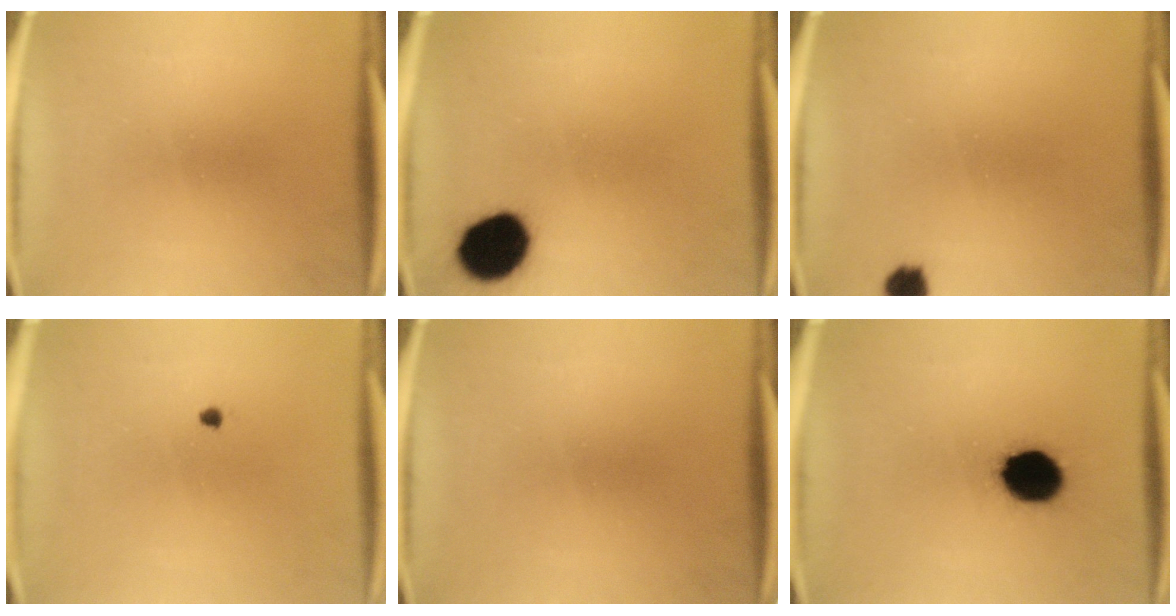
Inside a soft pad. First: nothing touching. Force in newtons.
{"total": 13.2}
{"total": 2.7}
{"total": 1.0}
{"total": 0.0}
{"total": 12.8}